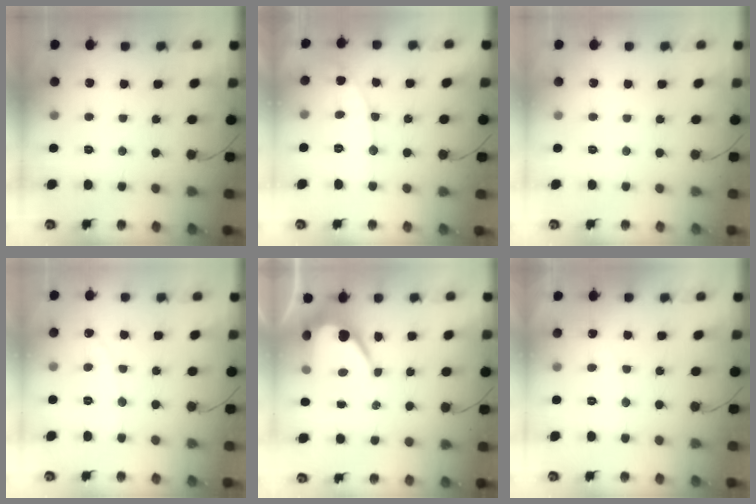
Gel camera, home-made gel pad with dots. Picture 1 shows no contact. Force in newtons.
{"total": 8.1, "press": 8.1, "slide": 0.7}
{"total": 0.0}
{"total": 1.9, "press": 1.9, "slide": 0.1}
{"total": 8.4, "press": 8.4, "slide": 0.7}
{"total": 2.8, "press": 2.8, "slide": 0.2}